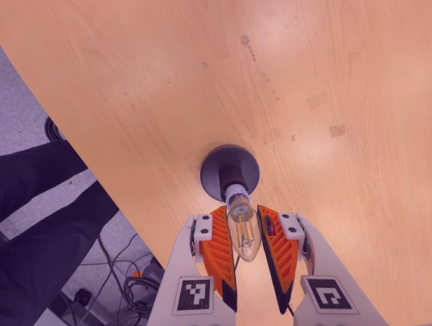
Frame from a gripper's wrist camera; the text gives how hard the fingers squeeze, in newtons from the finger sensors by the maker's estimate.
{"total": 12.9, "left": 13.9, "right": 11.8}